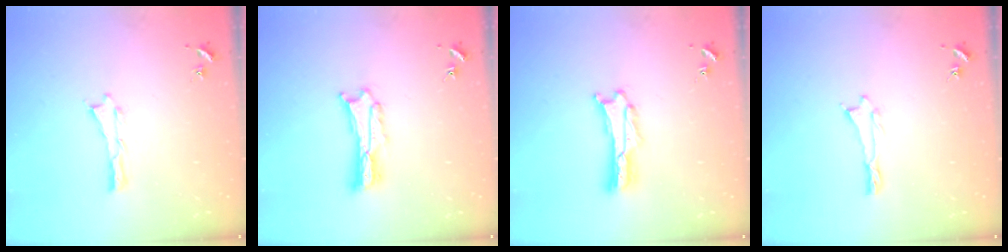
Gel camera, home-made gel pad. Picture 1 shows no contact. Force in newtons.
{"total": 2.7, "press": 2.7, "slide": 0.3}
{"total": 1.4, "press": 1.4, "slide": 0.0}
{"total": 0.0}